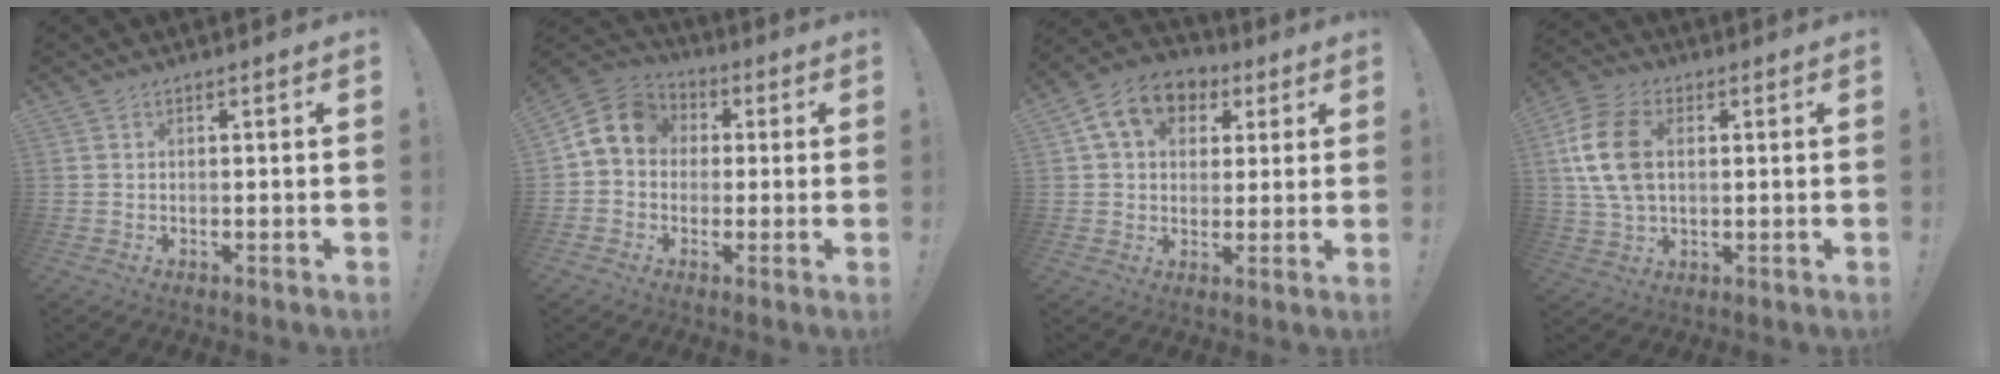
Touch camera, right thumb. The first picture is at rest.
{"total": 10.2, "force": [1.3, 8.5, 5.5], "torque": [-0.090, 0.015, 0.030]}
{"total": 12.1, "force": [4.7, 9.1, 6.4], "torque": [-0.096, -0.008, 0.092]}
{"total": 13.5, "force": [2.1, 8.9, 9.9], "torque": [-0.195, 0.007, 0.043]}